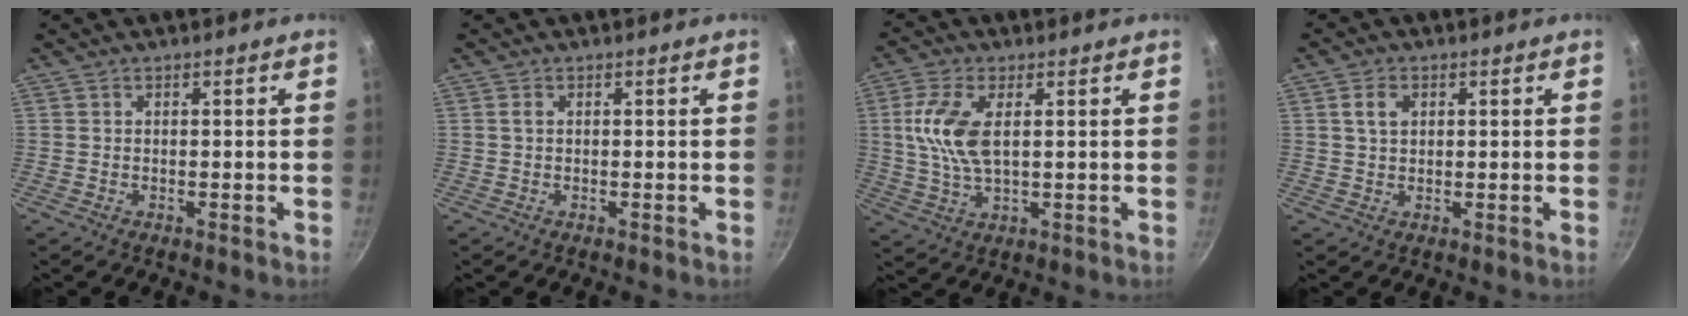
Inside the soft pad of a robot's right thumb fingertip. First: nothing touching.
{"total": 0.7, "force": [0.1, 0.4, 0.6], "torque": [-0.012, 0.002, 0.002]}
{"total": 9.1, "force": [1.7, 4.2, 7.9], "torque": [-0.165, 0.001, 0.033]}
{"total": 3.2, "force": [1.0, 2.2, 2.1], "torque": [-0.030, 0.003, 0.017]}